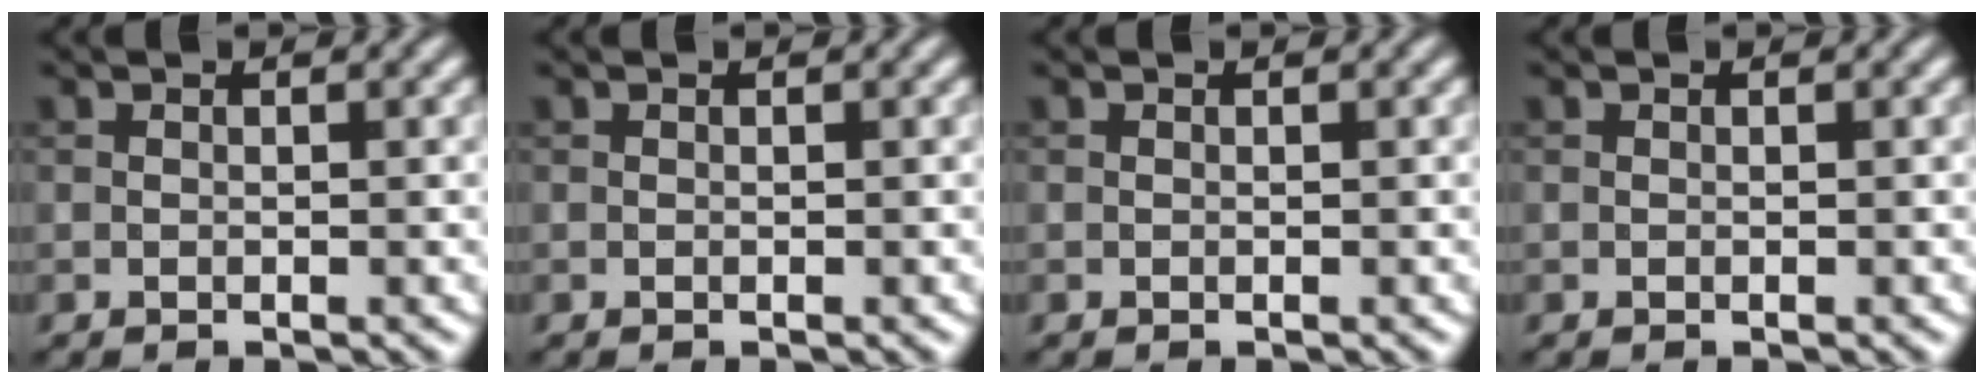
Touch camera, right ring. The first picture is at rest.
{"total": 0.0}
{"total": 0.0}
{"total": 0.0}